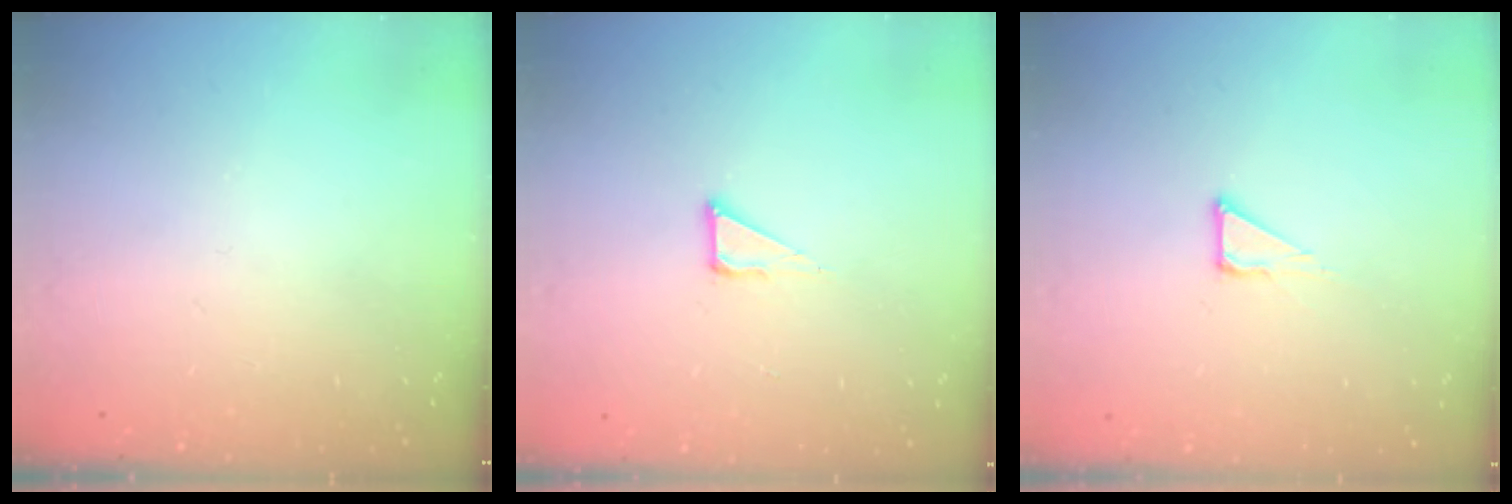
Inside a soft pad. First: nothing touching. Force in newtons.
{"total": 4.8, "press": 4.8, "slide": 0.4}
{"total": 3.5, "press": 3.5, "slide": 0.2}